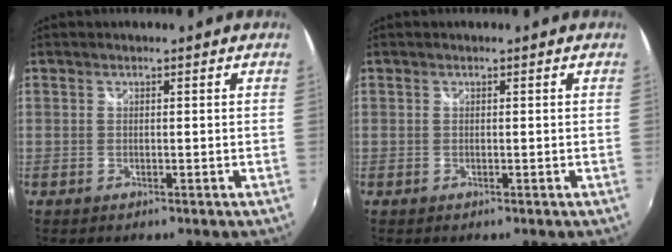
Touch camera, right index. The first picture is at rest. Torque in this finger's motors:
{"motor_torque": [0.00, 0.00, 0.00, 0.00]}